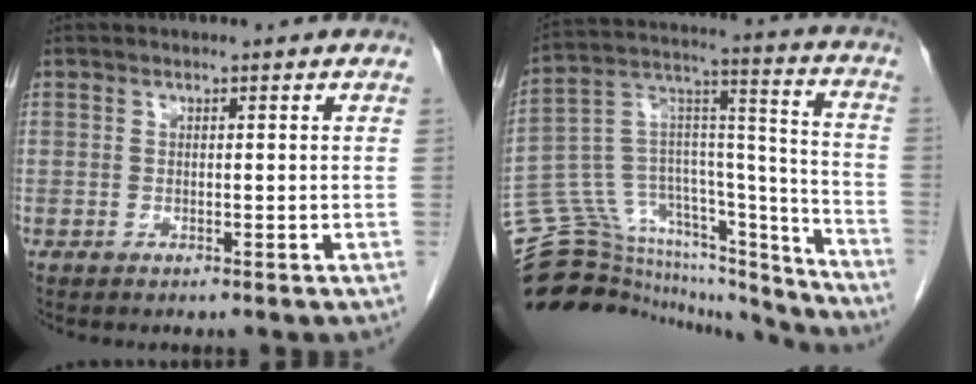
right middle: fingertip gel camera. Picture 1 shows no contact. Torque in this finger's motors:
{"motor_torque": [0.43, -0.46, -0.04, -0.17]}